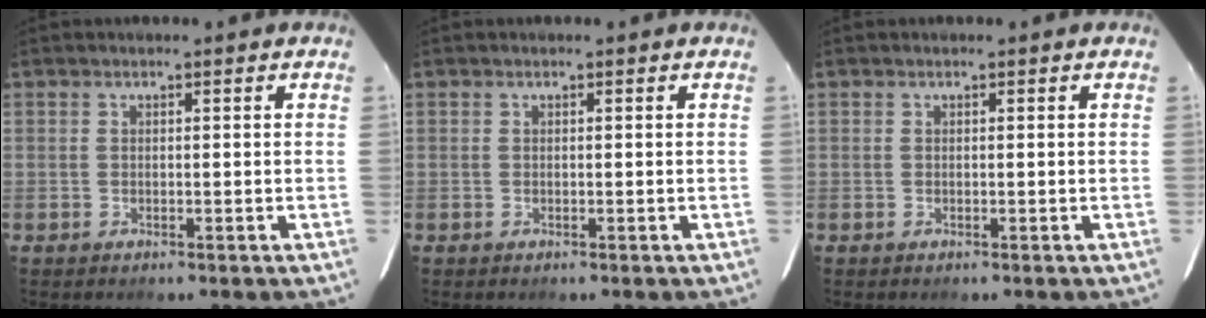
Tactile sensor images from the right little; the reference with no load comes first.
{"total": 0.0}
{"total": 0.0}